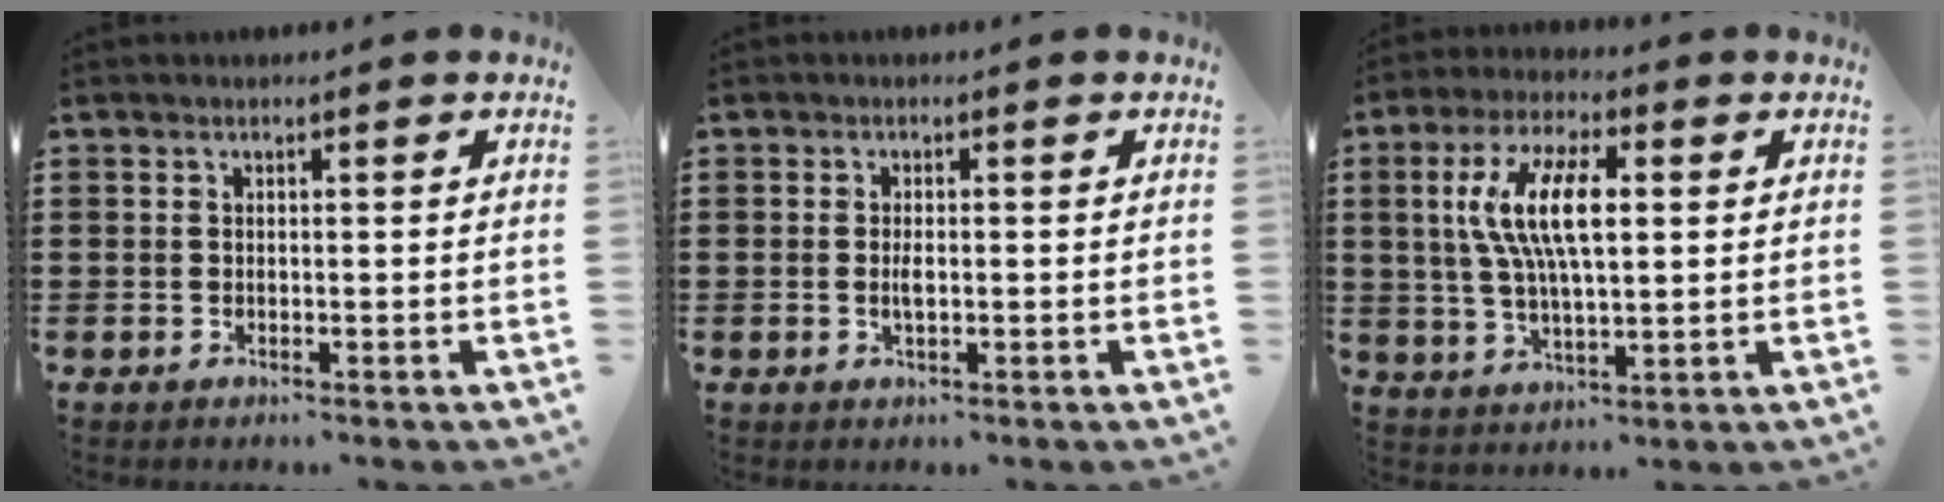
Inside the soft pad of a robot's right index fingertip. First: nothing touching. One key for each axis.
{"total": 1.8, "fx": -0.1, "fy": 0.6, "fz": 1.7, "tx": -0.039, "ty": -0.002, "tz": -0.005}
{"total": 10.6, "fx": 1.9, "fy": 4.0, "fz": 9.6, "tx": -0.207, "ty": 0.009, "tz": 0.027}